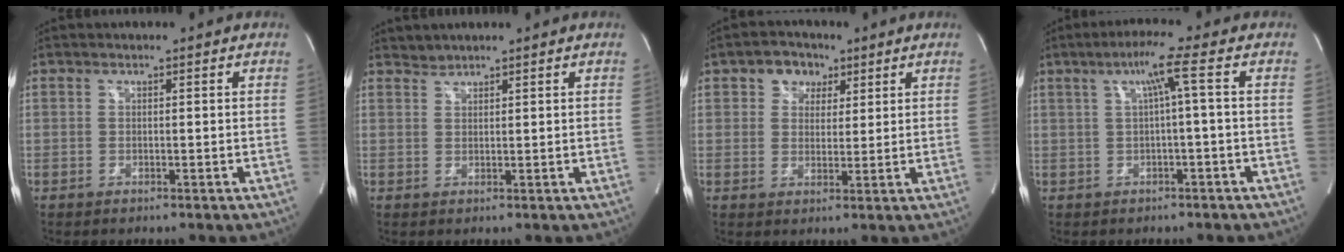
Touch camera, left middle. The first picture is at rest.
{"total": 1.2, "force": [1.1, 0.1, -0.3], "torque": [0.002, 0.002, 0.023]}
{"total": 4.8, "force": [2.4, 3.8, 1.8], "torque": [-0.028, 0.016, 0.041]}
{"total": 4.8, "force": [0.8, -1.0, 4.6], "torque": [-0.084, 0.013, 0.018]}